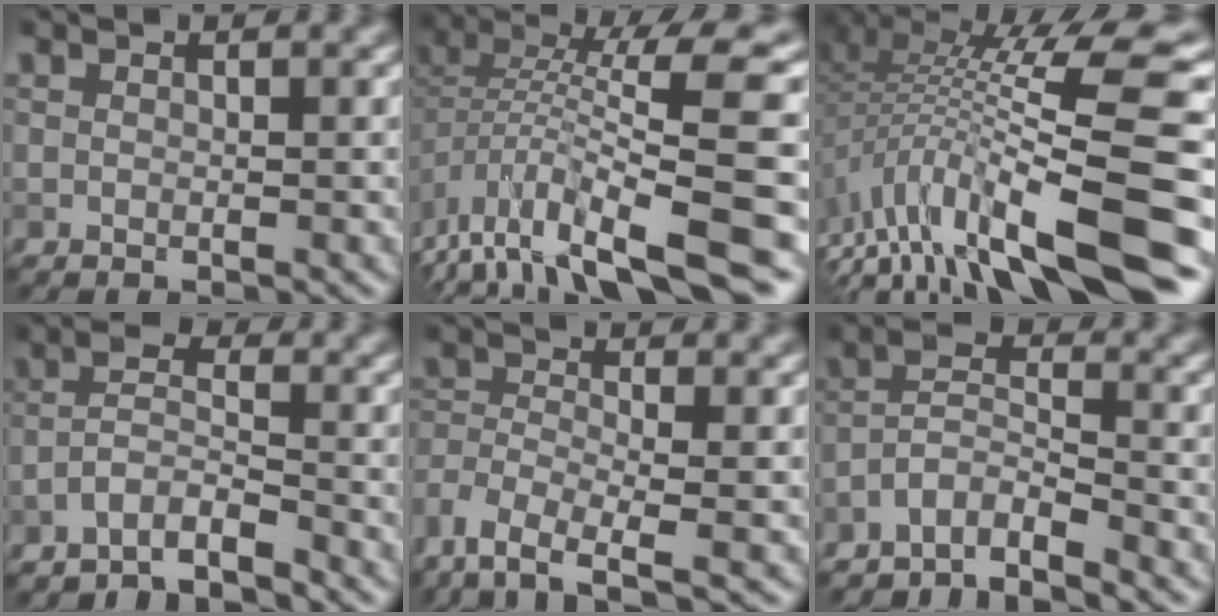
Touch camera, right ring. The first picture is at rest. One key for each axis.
{"total": 10.0, "fx": -3.7, "fy": 2.8, "fz": 8.9, "tx": -0.158, "ty": 0.028, "tz": -0.058}
{"total": 13.8, "fx": -5.6, "fy": 3.2, "fz": 12.2, "tx": -0.212, "ty": 0.019, "tz": -0.092}
{"total": 3.3, "fx": -2.8, "fy": 0.5, "fz": 1.7, "tx": -0.035, "ty": 0.007, "tz": -0.062}
{"total": 5.7, "fx": -4.0, "fy": 2.1, "fz": 3.6, "tx": -0.076, "ty": -0.008, "tz": -0.084}
{"total": 4.6, "fx": -4.1, "fy": 0.7, "fz": 1.8, "tx": -0.029, "ty": 0.001, "tz": -0.085}